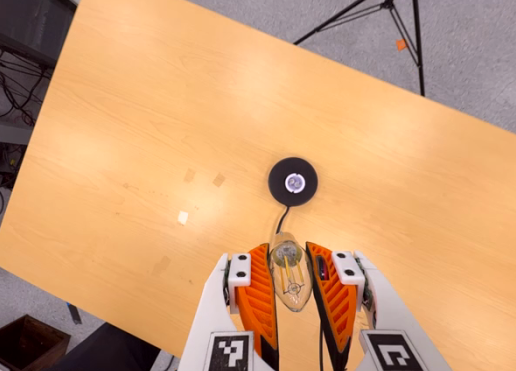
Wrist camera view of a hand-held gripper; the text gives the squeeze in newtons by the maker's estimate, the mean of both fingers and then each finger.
{"total": 20.1, "left": 22.5, "right": 17.7}